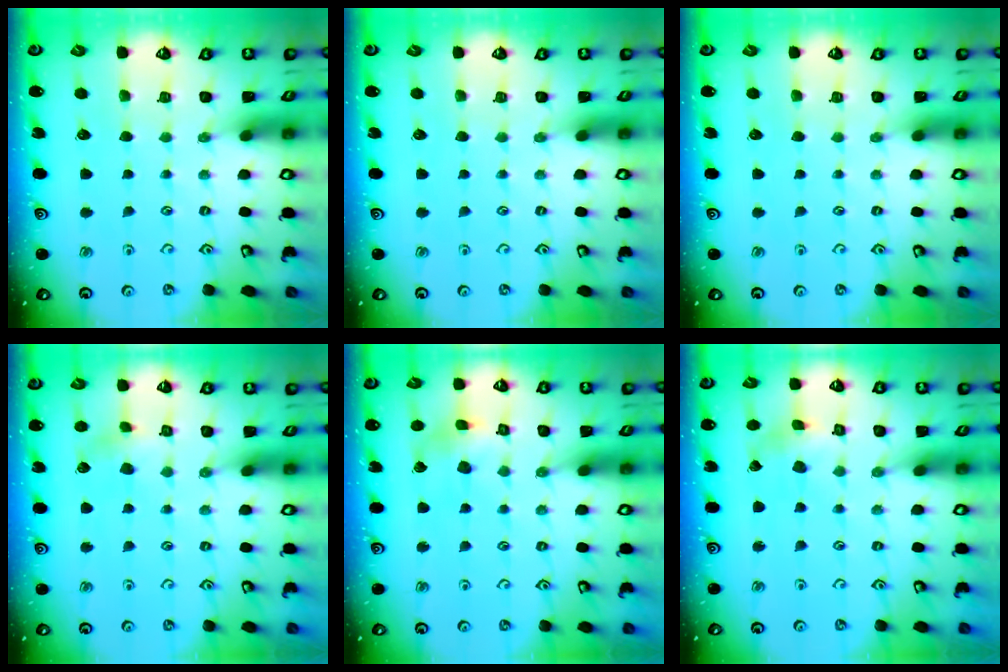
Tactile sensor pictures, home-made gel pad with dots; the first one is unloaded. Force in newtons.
{"total": 0.0}
{"total": 0.0}
{"total": 4.0, "press": 4.0, "slide": 0.2}
{"total": 8.1, "press": 8.0, "slide": 1.0}
{"total": 2.0, "press": 2.0, "slide": 0.3}